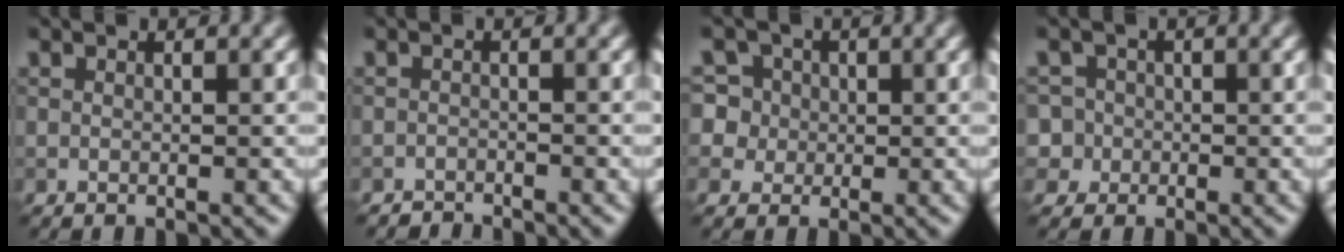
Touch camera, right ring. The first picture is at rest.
{"total": 1.5, "force": [-1.5, 0.3, -0.1], "torque": [0.006, 0.001, -0.029]}
{"total": 7.3, "force": [2.4, 6.4, 2.6], "torque": [-0.043, 0.042, 0.009]}
{"total": 4.8, "force": [-0.6, 4.6, 1.2], "torque": [-0.008, 0.024, -0.038]}